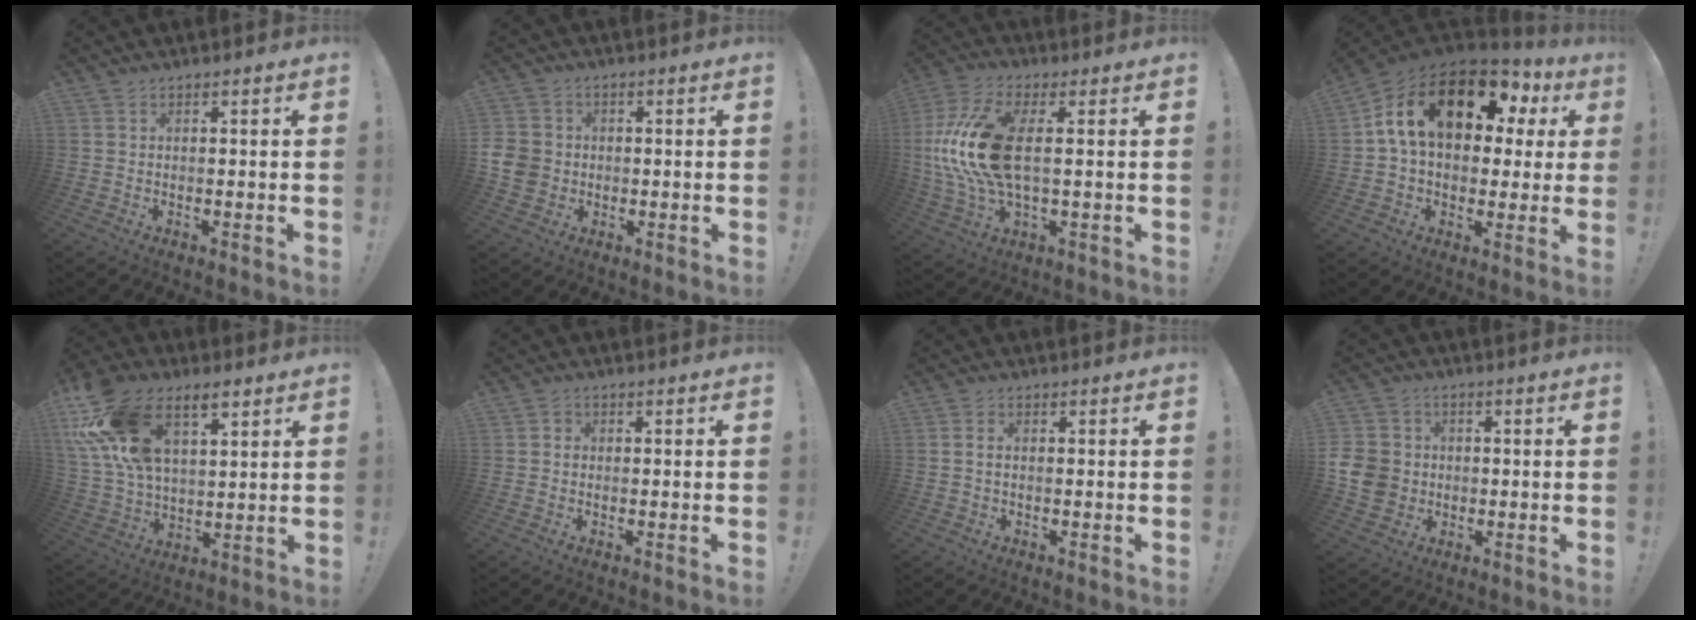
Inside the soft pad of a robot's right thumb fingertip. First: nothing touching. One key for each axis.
{"total": 7.5, "fx": -0.8, "fy": 6.7, "fz": 3.2, "tx": -0.068, "ty": 0.010, "tz": -0.012}
{"total": 19.5, "fx": 1.3, "fy": 8.8, "fz": 17.3, "tx": -0.345, "ty": -0.004, "tz": 0.029}
{"total": 19.9, "fx": 7.6, "fy": 11.0, "fz": 14.7, "tx": -0.251, "ty": -0.020, "tz": 0.131}
{"total": 20.6, "fx": 10.3, "fy": 12.1, "fz": 13.1, "tx": -0.254, "ty": -0.041, "tz": 0.189}
{"total": 1.3, "fx": -0.4, "fy": 1.1, "fz": 0.5, "tx": -0.011, "ty": 0.004, "tz": -0.006}
{"total": 1.1, "fx": -0.2, "fy": 0.6, "fz": 1.0, "tx": -0.026, "ty": 0.005, "tz": -0.002}
{"total": 10.1, "fx": -1.1, "fy": 9.1, "fz": 4.3, "tx": -0.083, "ty": 0.015, "tz": -0.016}